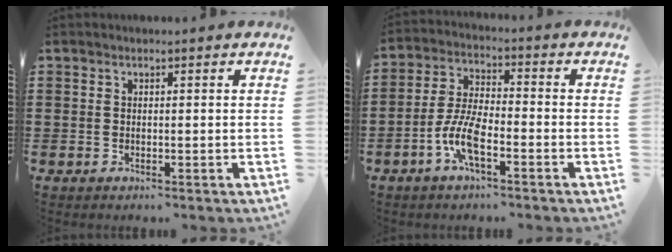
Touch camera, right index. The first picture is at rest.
{"total": 7.4, "force": [-3.3, 2.3, 6.2], "torque": [-0.151, -0.012, -0.068]}